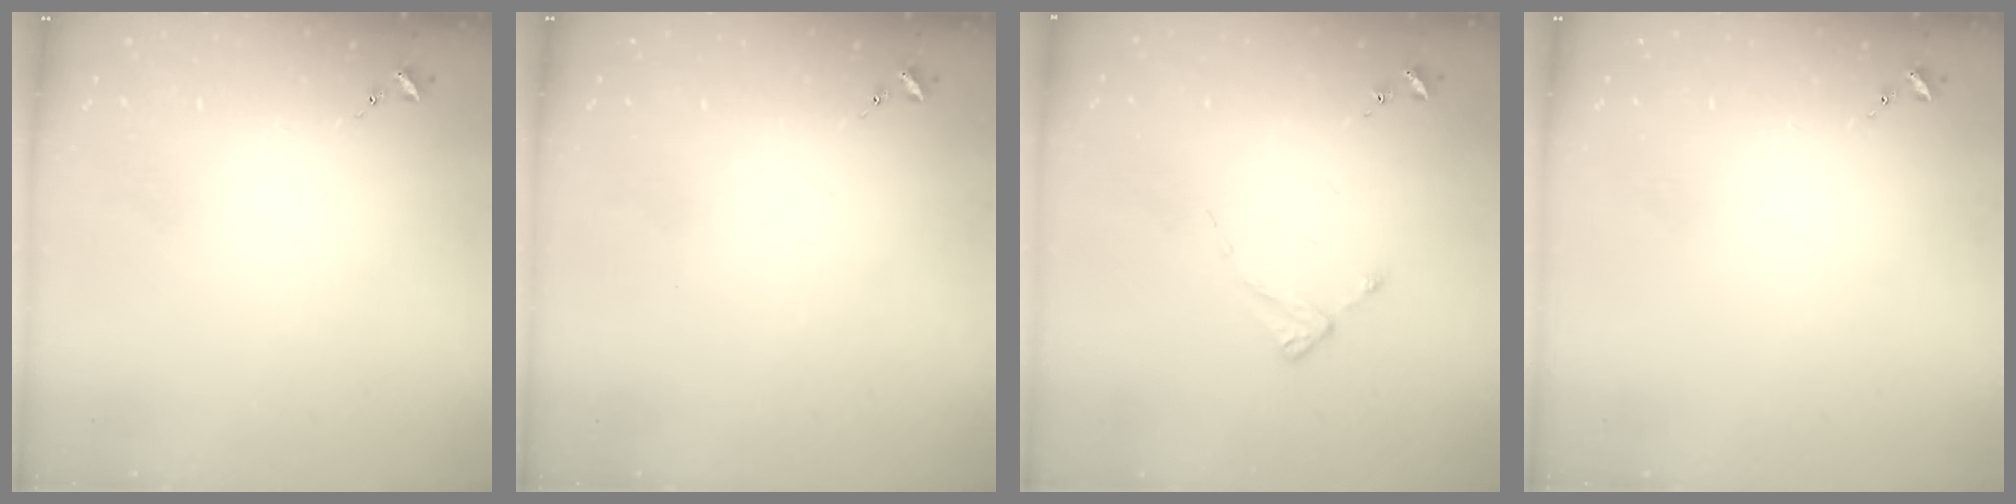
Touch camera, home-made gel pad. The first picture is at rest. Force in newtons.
{"total": 0.0}
{"total": 1.9, "press": 1.8, "slide": 0.3}
{"total": 0.0}